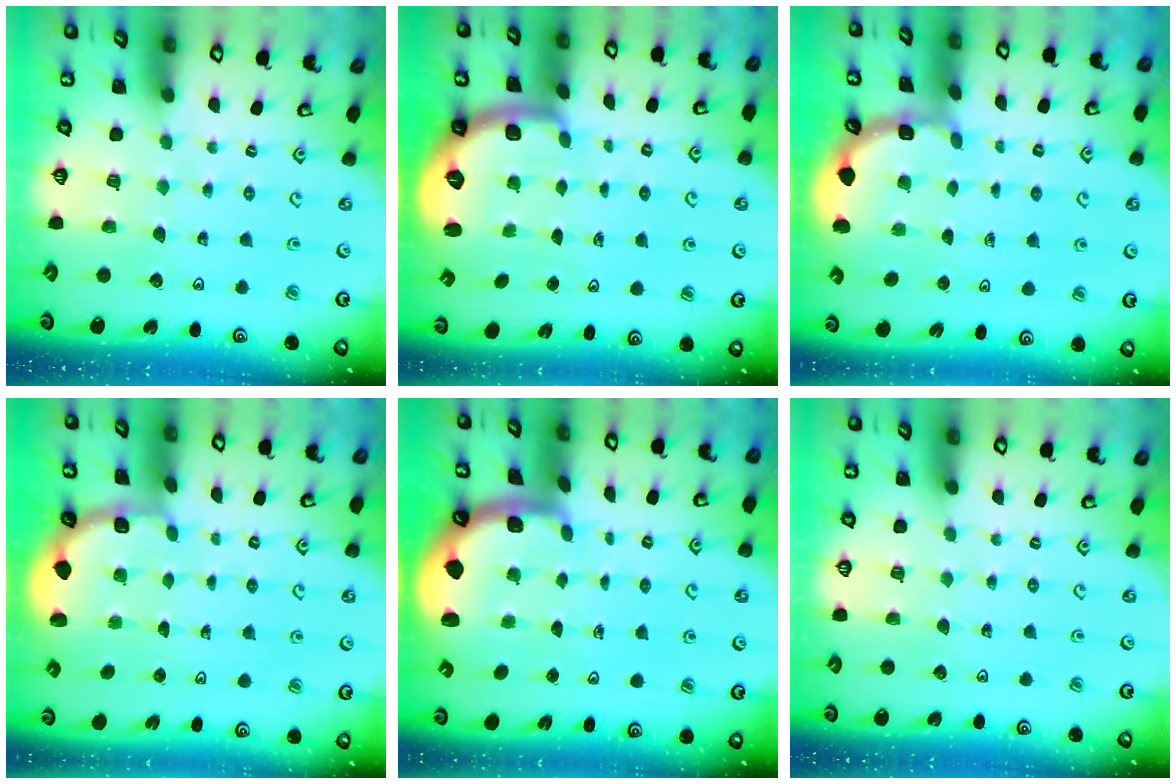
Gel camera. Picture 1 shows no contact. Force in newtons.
{"total": 1.9, "press": 1.8, "slide": 0.5}
{"total": 2.1, "press": 2.1, "slide": 0.2}
{"total": 1.8, "press": 1.6, "slide": 0.7}
{"total": 1.3, "press": 1.3, "slide": 0.3}
{"total": 0.0}